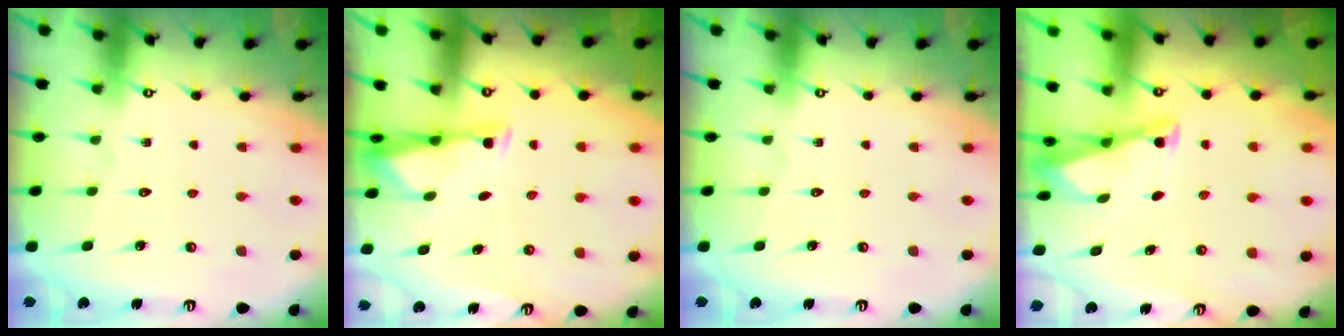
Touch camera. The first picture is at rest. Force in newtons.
{"total": 3.3, "press": 3.3, "slide": 0.3}
{"total": 0.0}
{"total": 2.8, "press": 2.8, "slide": 0.2}